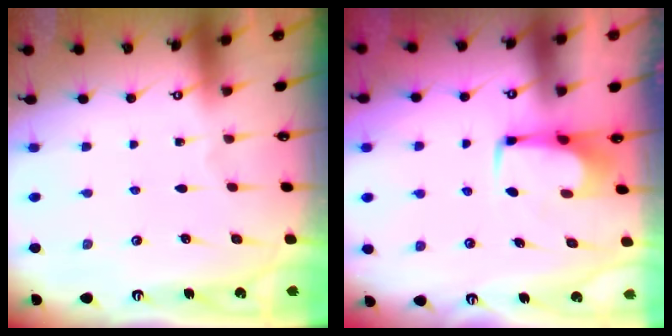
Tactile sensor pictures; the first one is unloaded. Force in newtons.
{"total": 1.9, "press": 1.8, "slide": 0.6}